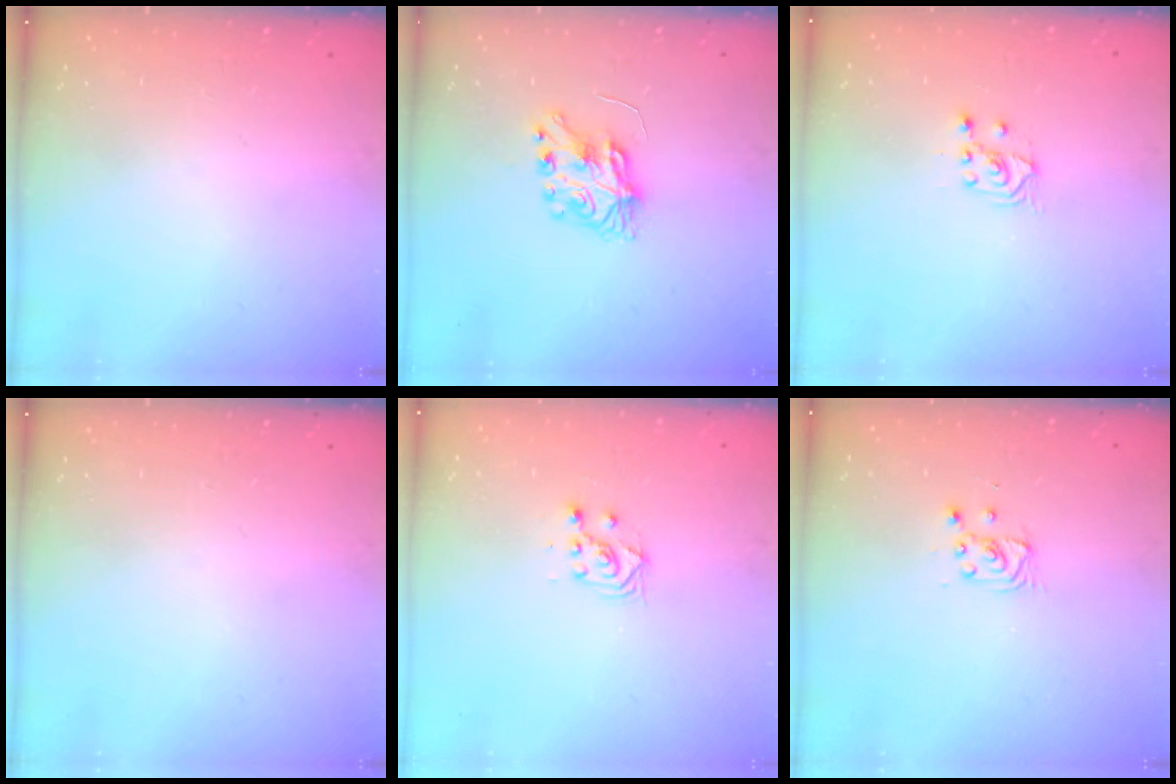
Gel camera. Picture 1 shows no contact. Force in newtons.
{"total": 7.5, "press": 7.5, "slide": 0.3}
{"total": 2.5, "press": 2.4, "slide": 0.7}
{"total": 0.0}
{"total": 4.6, "press": 4.5, "slide": 0.6}
{"total": 2.9, "press": 2.9, "slide": 0.4}